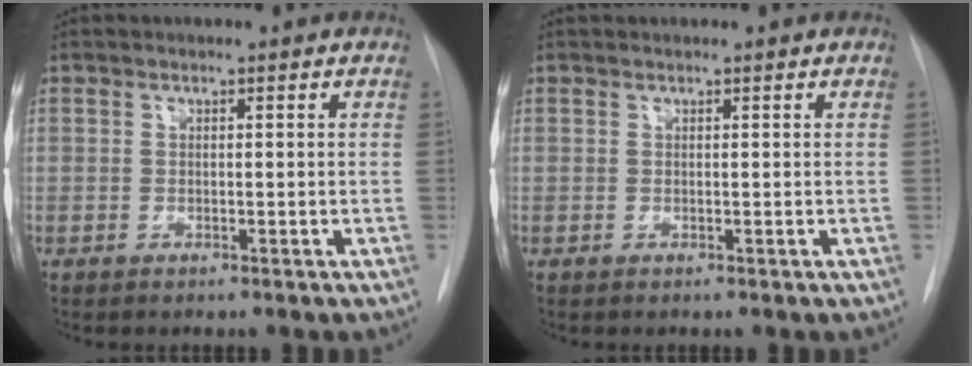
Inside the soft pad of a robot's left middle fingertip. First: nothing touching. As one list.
[{"total": 1.0, "force": [0.9, 0.0, 0.2], "torque": [-0.008, 0.021, 0.019]}]